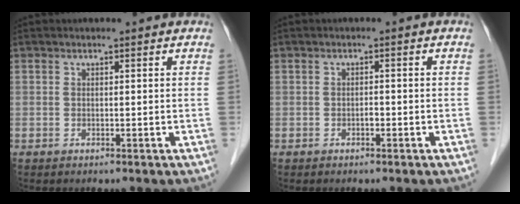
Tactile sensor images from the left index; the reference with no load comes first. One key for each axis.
{"total": 0.8, "fx": -0.6, "fy": 0.3, "fz": 0.5, "tx": -0.007, "ty": -0.001, "tz": -0.011}